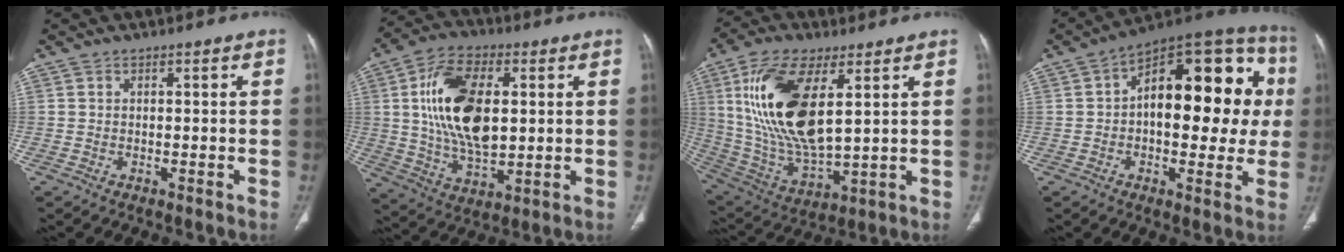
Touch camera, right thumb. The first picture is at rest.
{"total": 18.1, "force": [2.9, 9.8, 15.0], "torque": [-0.266, -0.006, 0.055]}
{"total": 21.0, "force": [5.7, 9.1, 18.0], "torque": [-0.362, -0.027, 0.115]}
{"total": 24.8, "force": [2.6, 12.5, 21.3], "torque": [-0.255, 0.038, 0.026]}